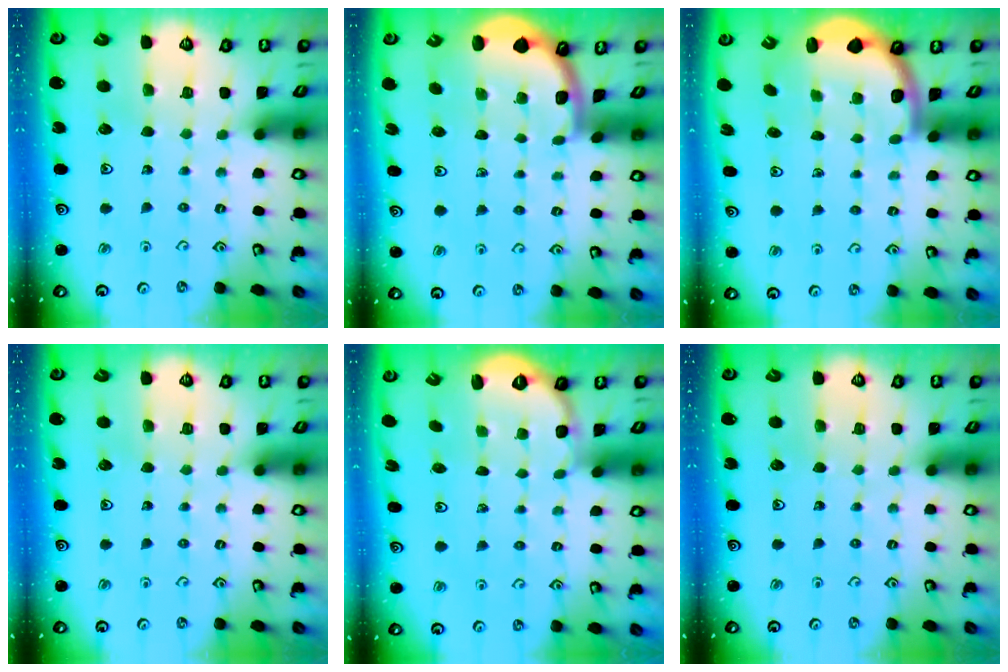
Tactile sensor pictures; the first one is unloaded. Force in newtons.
{"total": 1.7, "press": 1.7, "slide": 0.1}
{"total": 2.5, "press": 2.4, "slide": 0.7}
{"total": 0.0}
{"total": 2.4, "press": 1.9, "slide": 1.5}
{"total": 0.0}